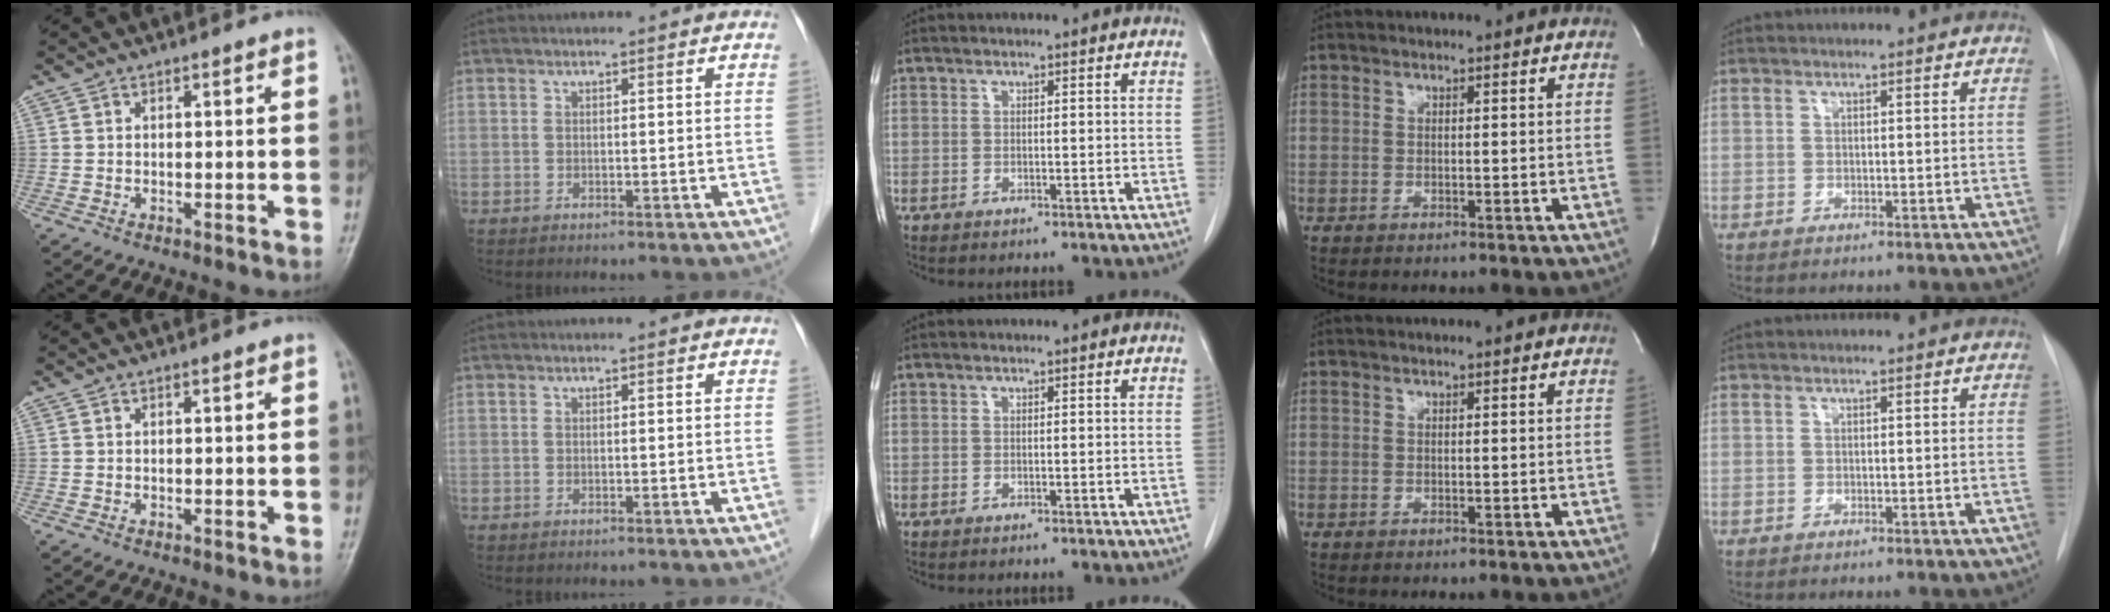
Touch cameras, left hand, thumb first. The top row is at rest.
{}